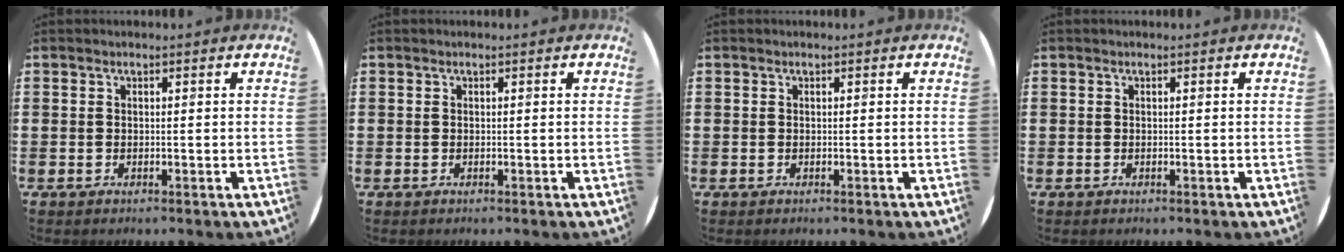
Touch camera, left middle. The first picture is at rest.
{"total": 0.0}
{"total": 0.0}
{"total": 0.0}